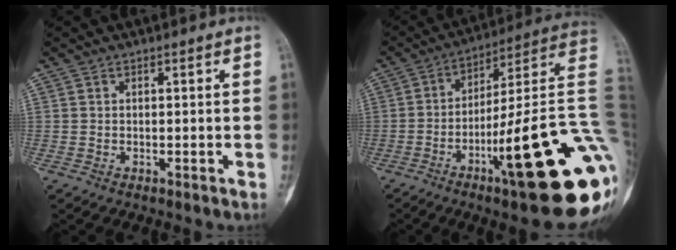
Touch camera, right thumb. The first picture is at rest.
{"total": 29.0, "force": [-8.9, 5.0, 27.2], "torque": [-0.294, 0.042, -0.136]}